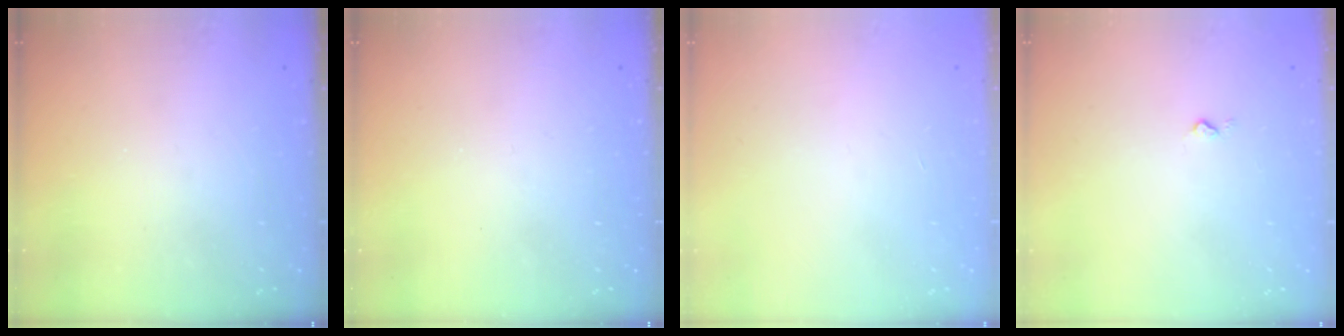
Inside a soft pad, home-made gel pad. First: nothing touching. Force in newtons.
{"total": 0.0}
{"total": 0.0}
{"total": 2.7, "press": 2.7, "slide": 0.4}